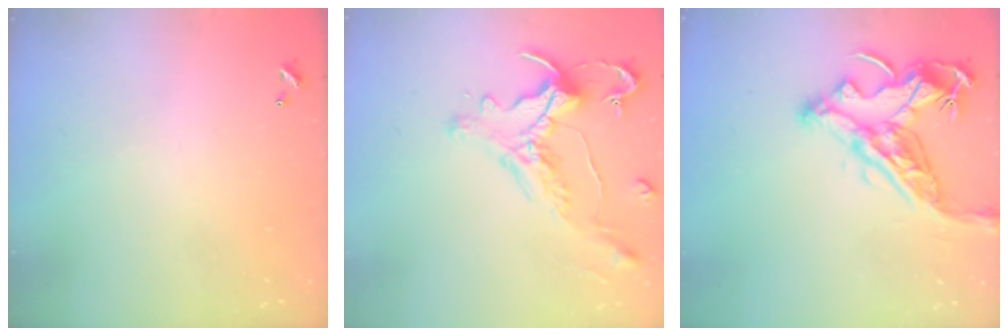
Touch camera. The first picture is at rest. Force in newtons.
{"total": 0.7, "press": 0.1, "slide": 0.7}
{"total": 16.2, "press": 16.1, "slide": 2.1}